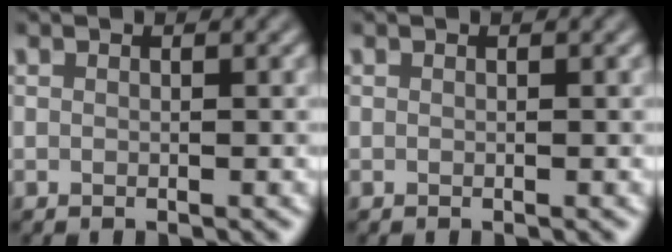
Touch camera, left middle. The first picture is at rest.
{"total": 0.0}